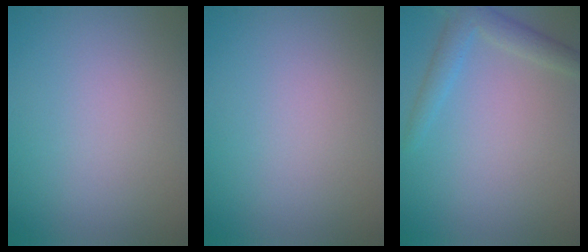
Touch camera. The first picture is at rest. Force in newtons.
{"total": 0.0}
{"total": 2.7, "press": 2.7, "slide": 0.1}